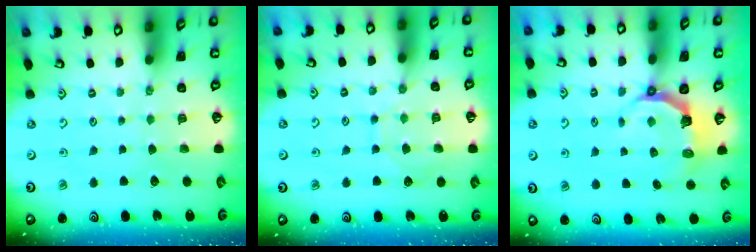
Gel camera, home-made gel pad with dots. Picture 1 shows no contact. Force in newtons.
{"total": 8.1, "press": 8.1, "slide": 0.5}
{"total": 4.9, "press": 3.2, "slide": 3.7}